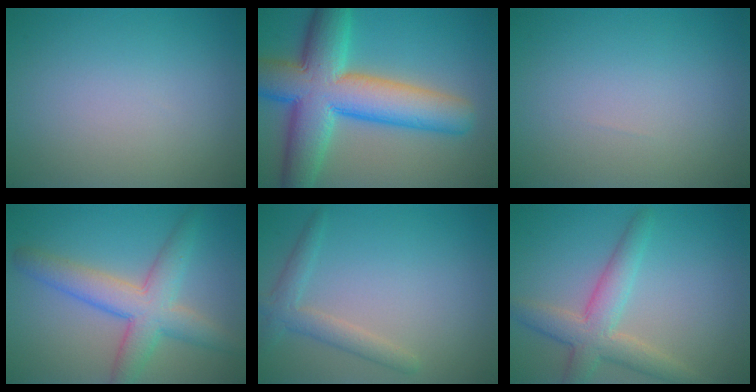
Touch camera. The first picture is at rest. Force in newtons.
{"total": 12.1, "press": 12.1, "slide": 0.5}
{"total": 0.0}
{"total": 5.8, "press": 5.8, "slide": 0.2}
{"total": 2.3, "press": 2.3, "slide": 0.2}
{"total": 4.5, "press": 4.5, "slide": 0.1}